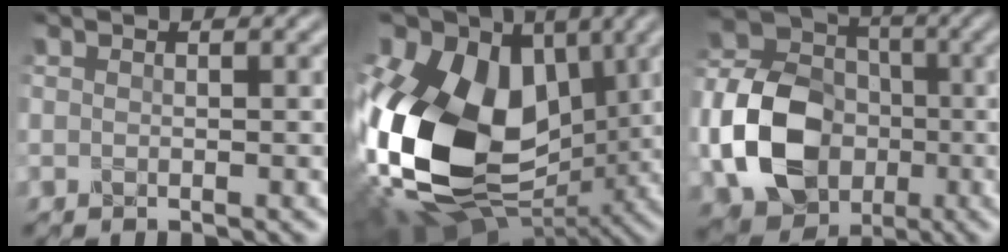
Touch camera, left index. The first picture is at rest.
{"total": 20.6, "force": [0.1, 14.0, 15.1], "torque": [-0.317, -0.003, 0.014]}
{"total": 10.9, "force": [-3.0, 8.4, 6.3], "torque": [-0.134, -0.008, -0.065]}